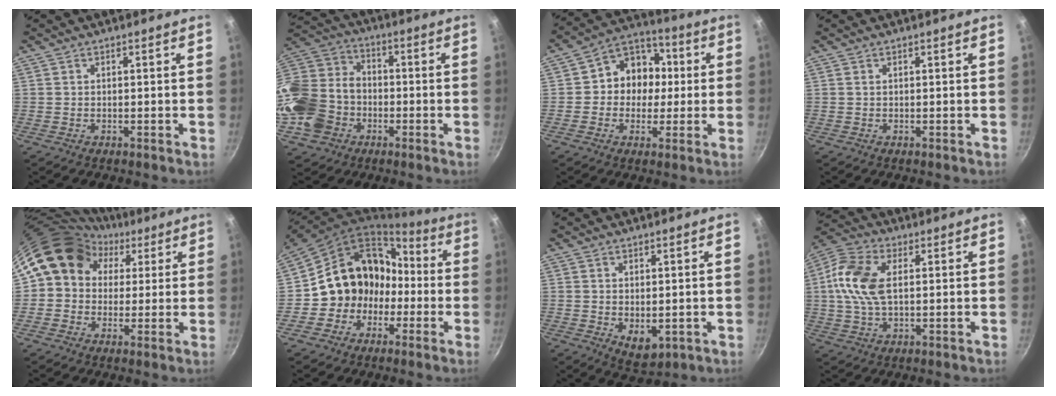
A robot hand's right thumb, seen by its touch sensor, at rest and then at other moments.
{"total": 20.0, "force": [-5.4, 16.2, 10.4], "torque": [-0.227, 0.055, -0.102]}
{"total": 11.2, "force": [0.4, 9.8, 5.4], "torque": [-0.033, 0.025, -0.013]}
{"total": 0.0}
{"total": 12.8, "force": [4.2, 10.6, 5.8], "torque": [-0.058, 0.018, 0.053]}
{"total": 15.3, "force": [-2.9, 13.6, 6.3], "torque": [-0.057, 0.075, -0.047]}
{"total": 5.6, "force": [-0.5, 3.5, 4.4], "torque": [-0.058, -0.013, 0.003]}
{"total": 11.6, "force": [1.5, 6.6, 9.4], "torque": [-0.188, 0.018, 0.015]}